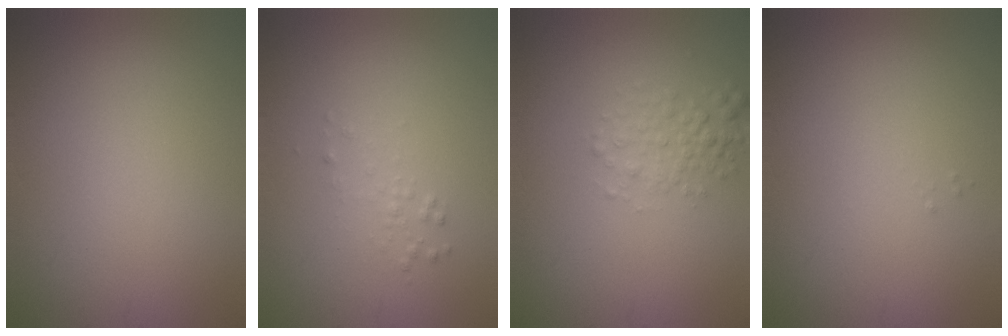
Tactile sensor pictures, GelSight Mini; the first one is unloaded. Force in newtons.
{"total": 0.9, "press": 0.9, "slide": 0.0}
{"total": 2.2, "press": 2.2, "slide": 0.1}
{"total": 0.0}